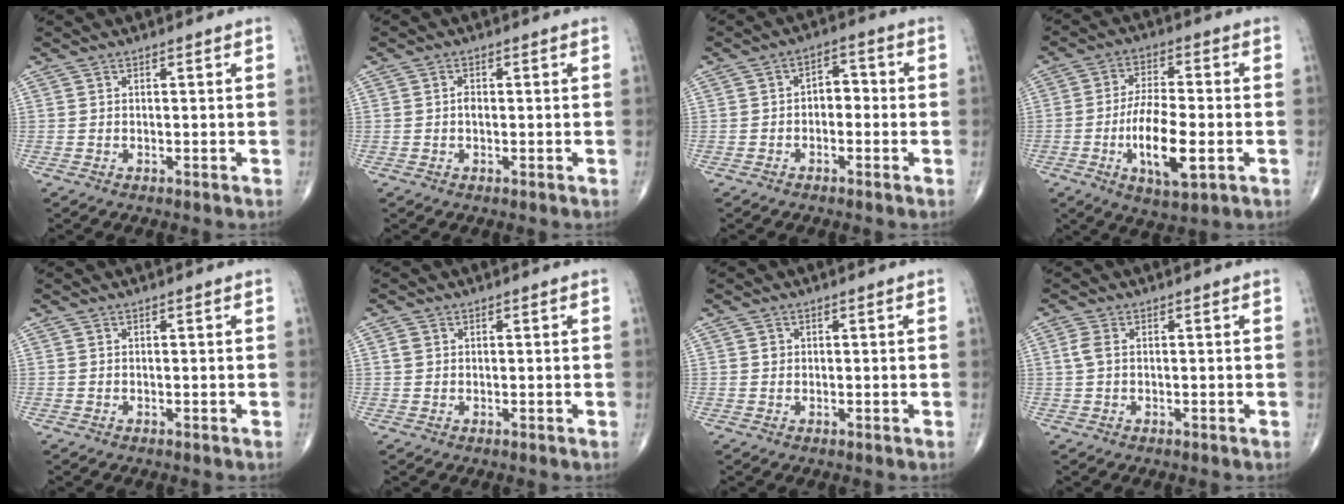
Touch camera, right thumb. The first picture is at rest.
{"total": 1.1, "force": [-0.1, 0.7, 0.8], "torque": [-0.013, 0.002, -0.003]}
{"total": 4.0, "force": [-0.7, 2.7, 2.9], "torque": [-0.025, 0.021, -0.021]}
{"total": 12.0, "force": [-3.2, 4.4, 10.8], "torque": [-0.193, 0.004, -0.055]}
{"total": 0.0}
{"total": 1.3, "force": [0.4, 1.1, 0.6], "torque": [-0.010, 0.003, 0.007]}
{"total": 0.9, "force": [0.2, 0.8, 0.3], "torque": [-0.001, 0.001, 0.003]}
{"total": 2.1, "force": [0.3, 1.2, 1.7], "torque": [-0.049, 0.006, 0.004]}